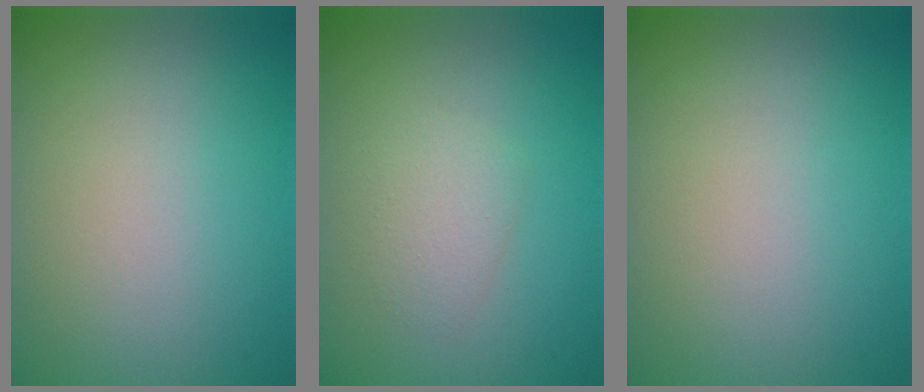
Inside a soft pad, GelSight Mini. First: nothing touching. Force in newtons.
{"total": 2.1, "press": 2.1, "slide": 0.2}
{"total": 0.0}